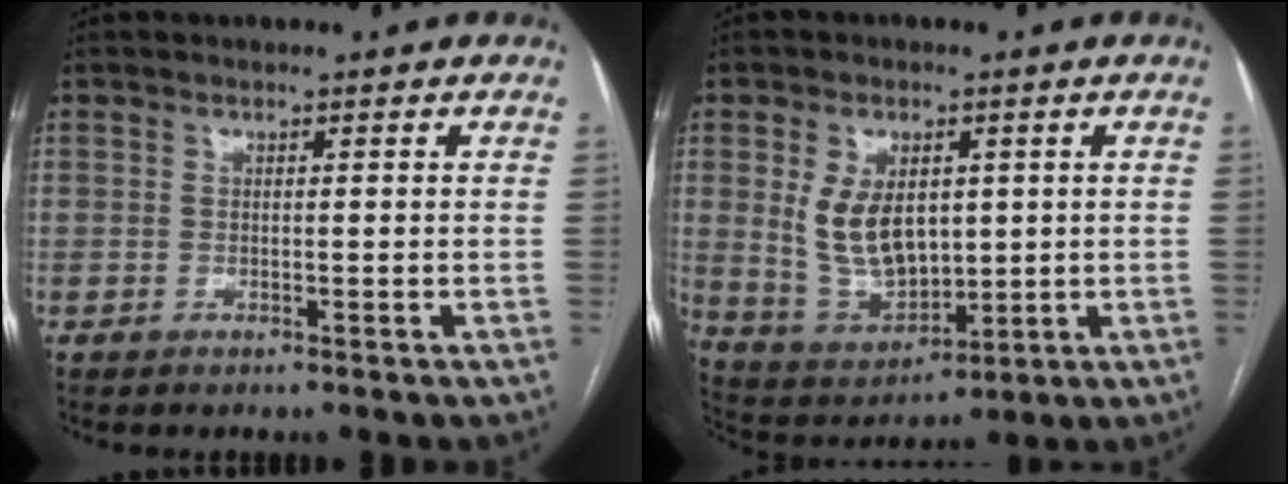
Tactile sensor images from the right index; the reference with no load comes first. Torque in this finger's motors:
{"motor_torque": [0.39, -0.02, 0.31, 0.08]}